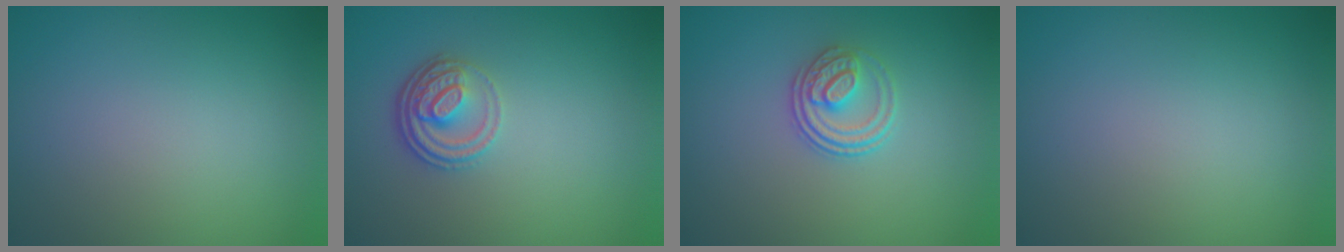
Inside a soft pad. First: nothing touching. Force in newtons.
{"total": 3.4, "press": 2.6, "slide": 2.3}
{"total": 3.0, "press": 2.6, "slide": 1.5}
{"total": 0.0}